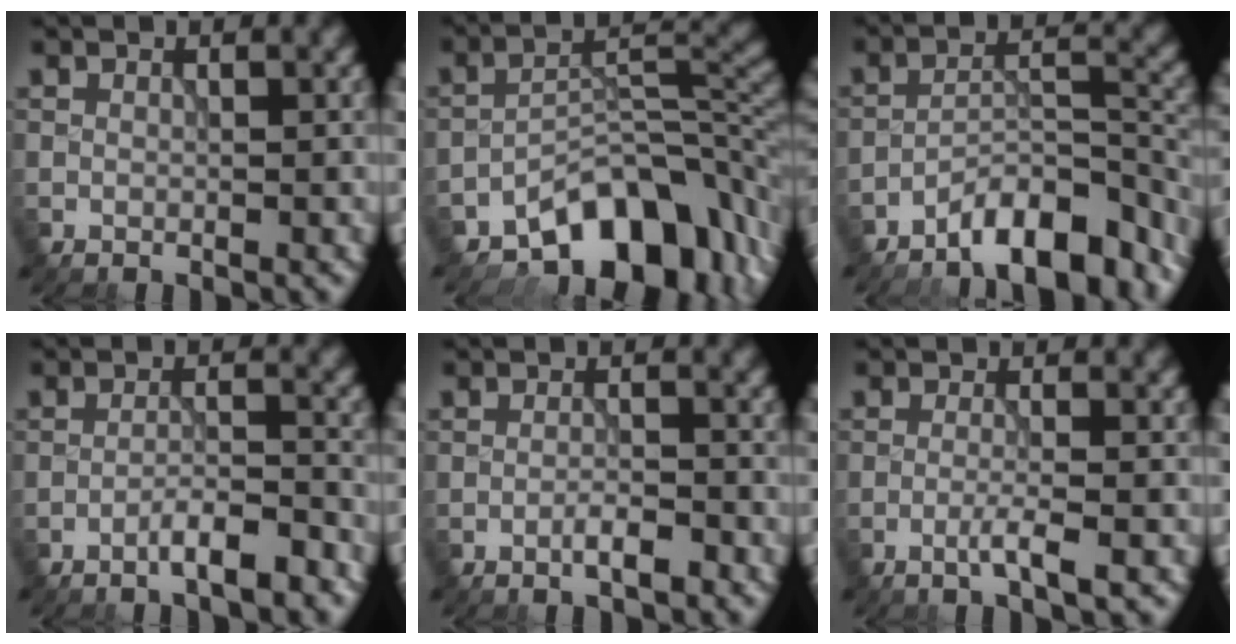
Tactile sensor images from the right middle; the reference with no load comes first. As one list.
[{"total": 9.5, "force": [-6.5, 4.0, 5.6], "torque": [-0.065, 0.004, -0.120]}, {"total": 8.2, "force": [-6.6, 2.2, 4.3], "torque": [-0.056, 0.005, -0.115]}, {"total": 3.6, "force": [-2.5, 0.5, 2.5], "torque": [-0.039, 0.012, -0.048]}, {"total": 1.9, "force": [-1.2, 0.3, 1.5], "torque": [-0.023, 0.005, -0.022]}, {"total": 2.3, "force": [-1.0, 0.2, 2.1], "torque": [-0.032, 0.008, -0.026]}]